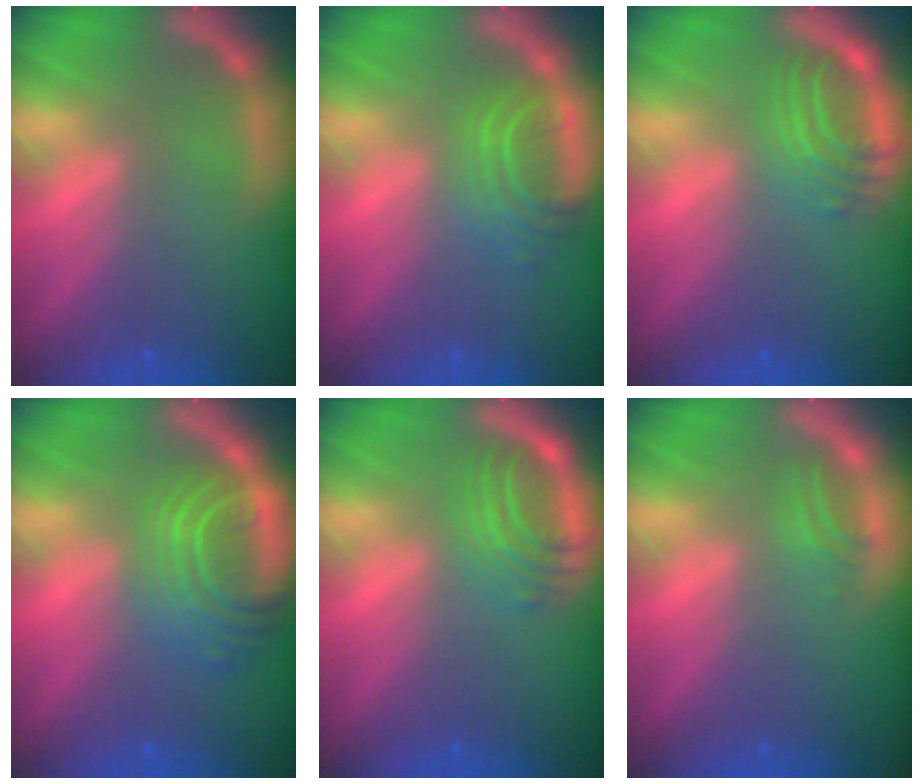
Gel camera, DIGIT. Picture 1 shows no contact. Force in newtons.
{"total": 4.5}
{"total": 4.5}
{"total": 7.5}
{"total": 4.5}
{"total": 1.5}